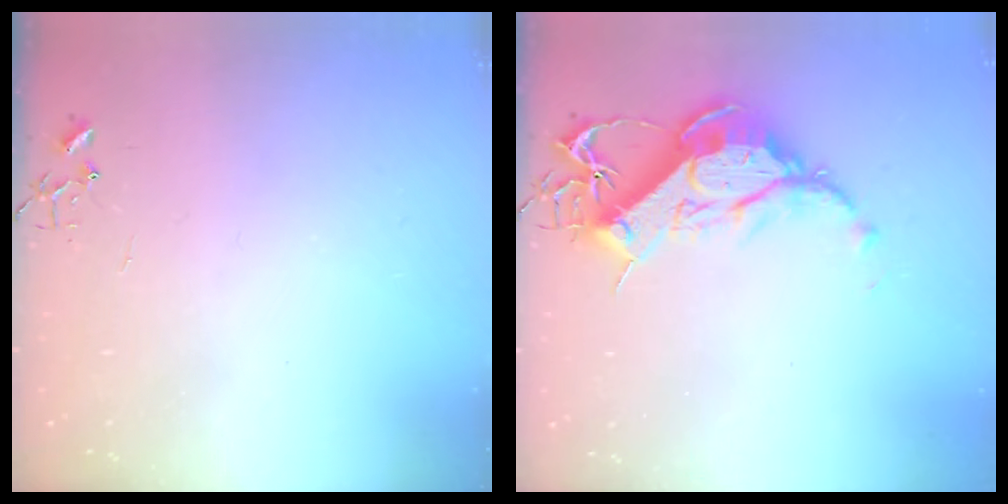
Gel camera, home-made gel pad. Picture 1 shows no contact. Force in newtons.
{"total": 14.3, "press": 14.2, "slide": 1.5}